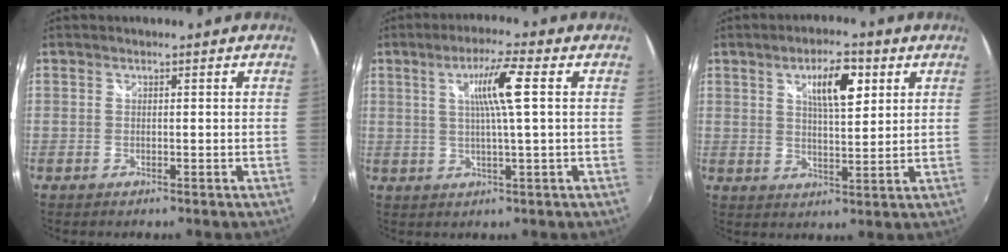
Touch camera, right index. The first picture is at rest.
{"total": 7.4, "force": [1.8, -0.4, 7.2], "torque": [-0.126, 0.003, 0.032]}
{"total": 8.3, "force": [3.5, 2.6, 7.0], "torque": [-0.114, 0.009, 0.058]}